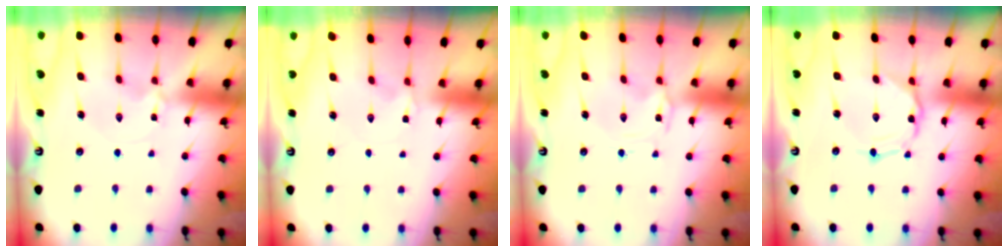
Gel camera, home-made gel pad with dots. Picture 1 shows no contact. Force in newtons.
{"total": 1.4, "press": 1.4, "slide": 0.4}
{"total": 0.7, "press": 0.7, "slide": 0.1}
{"total": 1.7, "press": 1.7, "slide": 0.3}